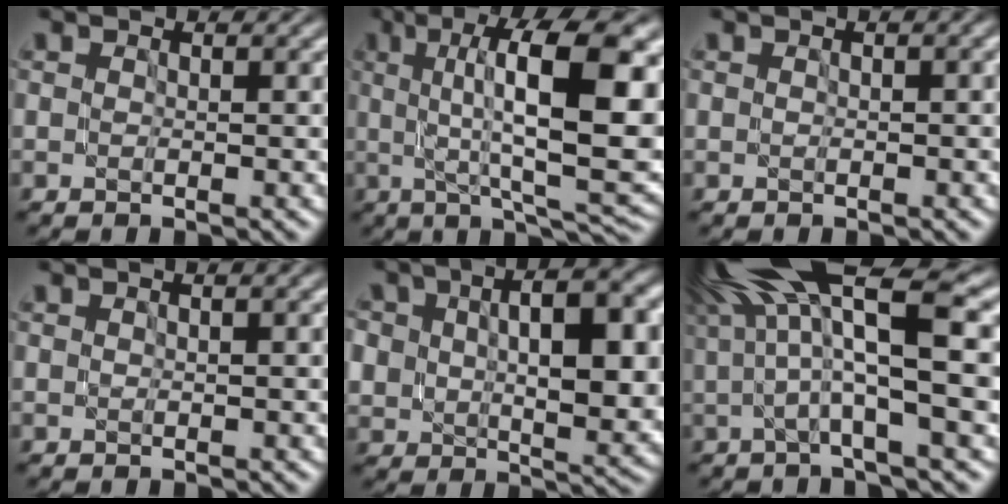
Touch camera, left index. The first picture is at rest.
{"total": 14.8, "force": [2.9, 4.4, 13.9], "torque": [-0.197, 0.009, 0.044]}
{"total": 1.1, "force": [0.2, 0.3, 1.1], "torque": [-0.020, 0.005, 0.002]}
{"total": 1.1, "force": [0.4, 0.2, 1.0], "torque": [-0.020, 0.005, 0.002]}
{"total": 11.9, "force": [2.2, 6.7, 9.5], "torque": [-0.162, -0.008, 0.050]}
{"total": 12.9, "force": [4.1, 3.0, 11.9], "torque": [-0.212, 0.024, 0.074]}